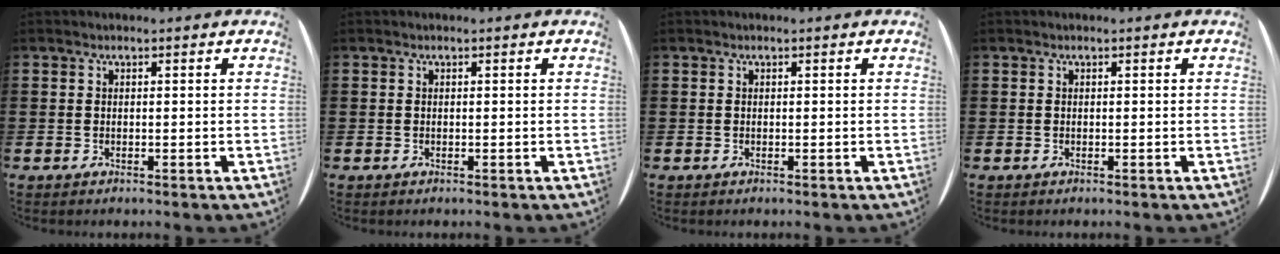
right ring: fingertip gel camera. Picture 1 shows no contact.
{"total": 0.0}
{"total": 0.0}
{"total": 0.0}